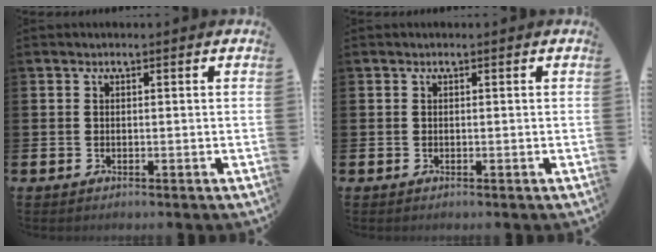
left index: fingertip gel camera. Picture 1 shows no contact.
{"total": 0.0}